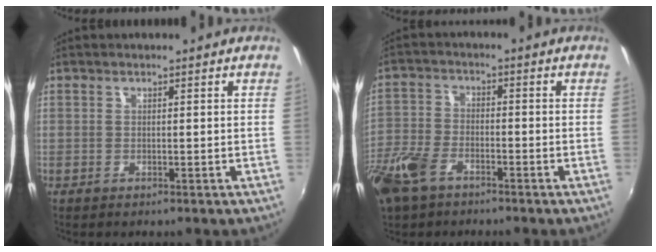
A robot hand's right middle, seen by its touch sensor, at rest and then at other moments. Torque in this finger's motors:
{"motor_torque": [1.12, -1.02, 0.61, 0.20]}